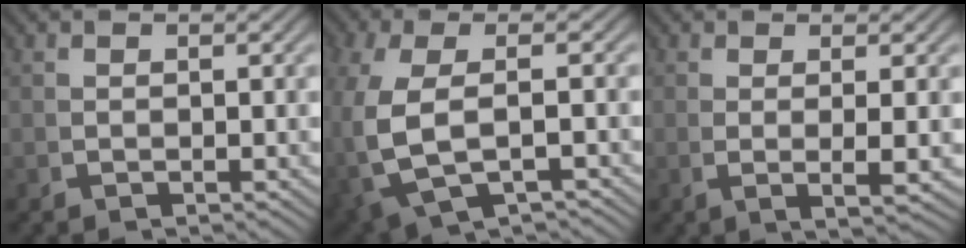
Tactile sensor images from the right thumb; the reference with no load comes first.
{"total": 6.2, "force": [-1.7, 3.1, 5.0], "torque": [-0.134, -0.020, -0.003]}
{"total": 2.7, "force": [0.3, 0.2, 2.7], "torque": [-0.054, -0.005, 0.009]}